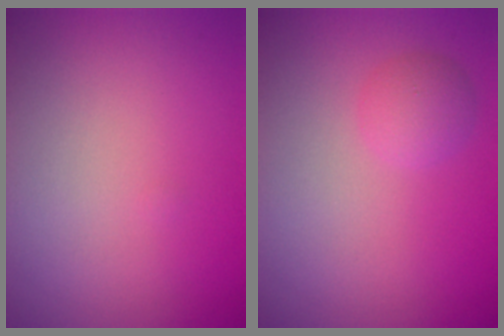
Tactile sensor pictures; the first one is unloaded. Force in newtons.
{"total": 1.9, "press": 1.9, "slide": 0.1}